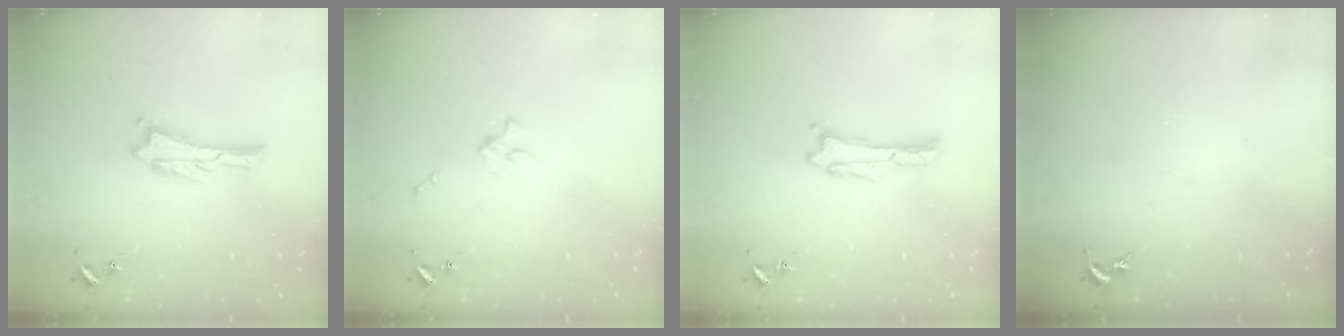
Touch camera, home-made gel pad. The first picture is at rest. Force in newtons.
{"total": 2.0, "press": 2.0, "slide": 0.2}
{"total": 0.0}
{"total": 0.0}